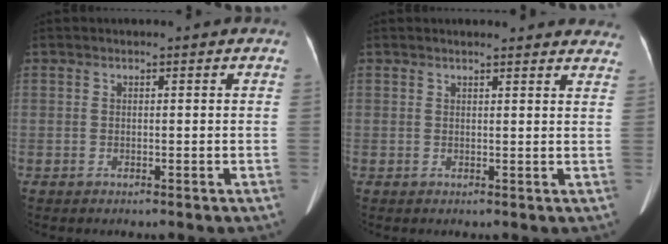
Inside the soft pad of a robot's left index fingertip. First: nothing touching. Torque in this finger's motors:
{"motor_torque": [0.02, -0.04, -0.09, -0.07]}